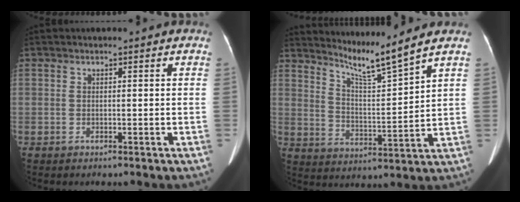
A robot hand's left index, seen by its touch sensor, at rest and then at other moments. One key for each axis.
{"total": 7.8, "fx": 6.9, "fy": -2.3, "fz": 2.8, "tx": -0.057, "ty": -0.028, "tz": 0.132}